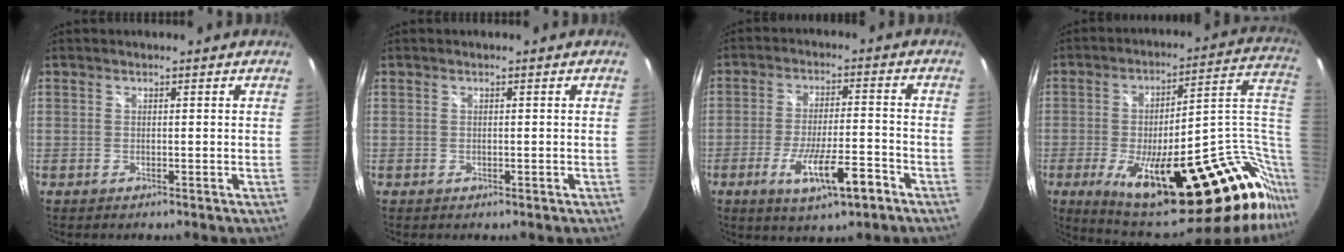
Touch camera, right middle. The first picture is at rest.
{"total": 0.0}
{"total": 9.8, "force": [-5.1, 2.2, 8.1], "torque": [-0.153, -0.019, -0.079]}
{"total": 33.5, "force": [-11.6, 10.2, 29.7], "torque": [-0.421, 0.000, -0.152]}